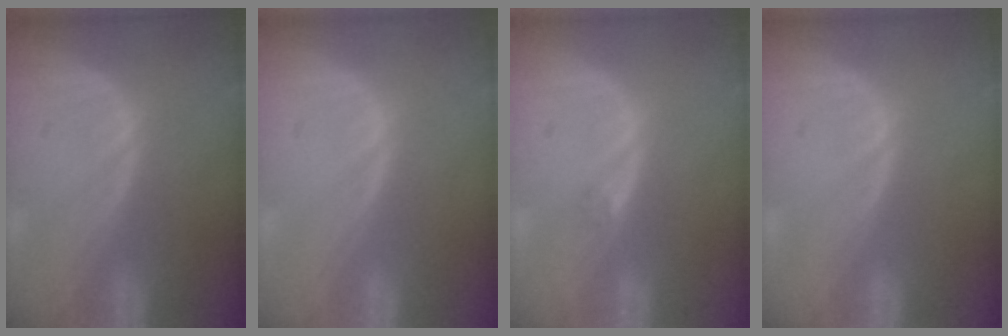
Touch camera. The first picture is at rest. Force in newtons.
{"total": 0.0}
{"total": 0.8, "press": 0.7, "slide": 0.4}
{"total": 0.0}